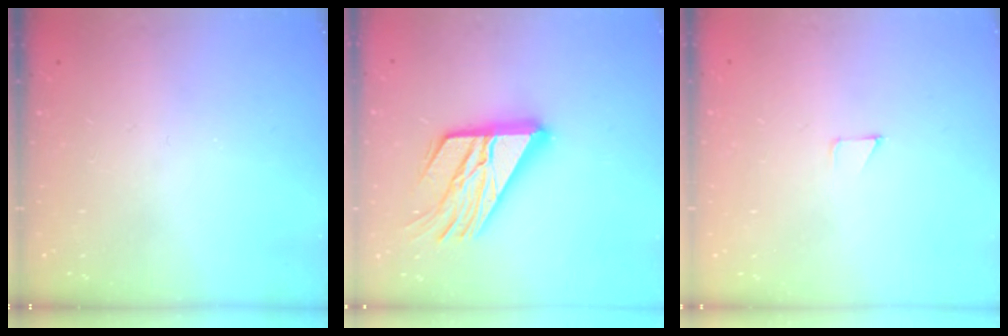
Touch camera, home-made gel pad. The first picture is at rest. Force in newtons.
{"total": 20.1, "press": 20.0, "slide": 2.1}
{"total": 2.6, "press": 2.6, "slide": 0.2}